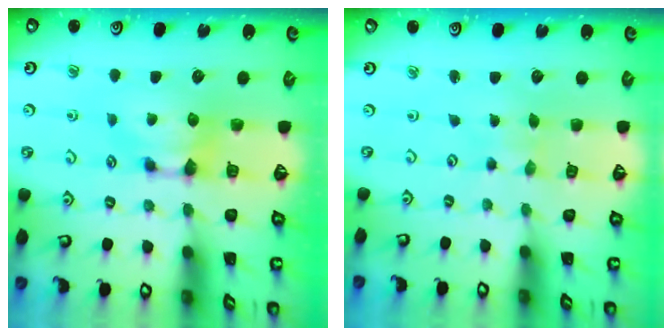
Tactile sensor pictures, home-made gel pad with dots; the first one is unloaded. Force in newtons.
{"total": 4.0, "press": 4.0, "slide": 0.1}